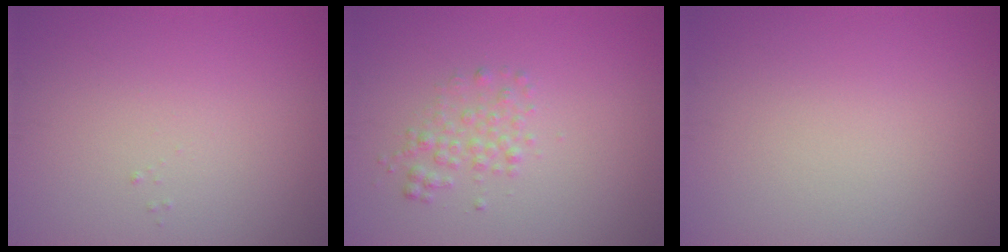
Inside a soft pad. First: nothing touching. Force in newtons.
{"total": 1.8, "press": 1.8, "slide": 0.0}
{"total": 0.0}